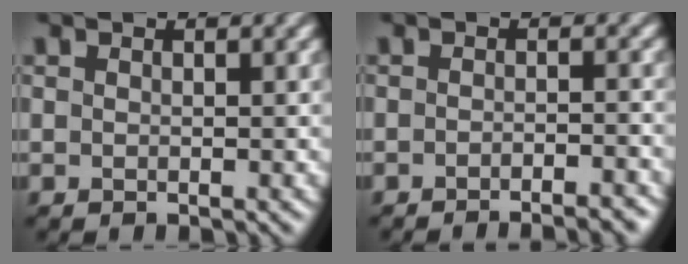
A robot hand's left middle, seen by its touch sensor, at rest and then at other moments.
{"total": 4.3, "force": [-3.3, 0.9, 2.6], "torque": [-0.020, 0.012, -0.035]}